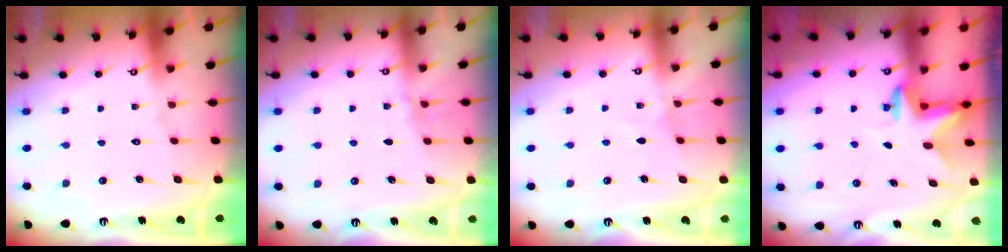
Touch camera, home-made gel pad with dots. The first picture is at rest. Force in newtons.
{"total": 3.6, "press": 3.6, "slide": 0.5}
{"total": 2.9, "press": 2.9, "slide": 0.4}
{"total": 2.5, "press": 2.5, "slide": 0.4}